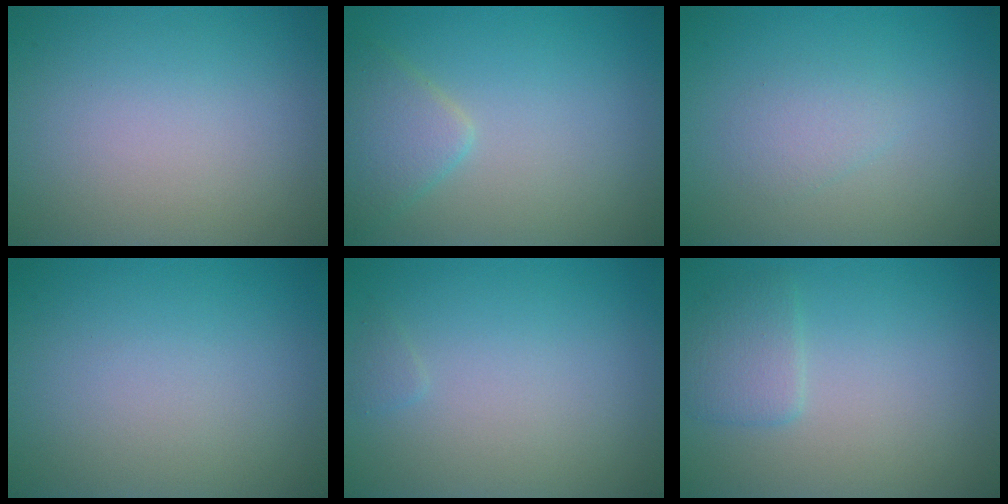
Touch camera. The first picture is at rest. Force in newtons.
{"total": 2.7, "press": 2.7, "slide": 0.2}
{"total": 1.4, "press": 1.4, "slide": 0.0}
{"total": 0.0}
{"total": 0.5, "press": 0.5, "slide": 0.0}
{"total": 2.0, "press": 2.0, "slide": 0.1}